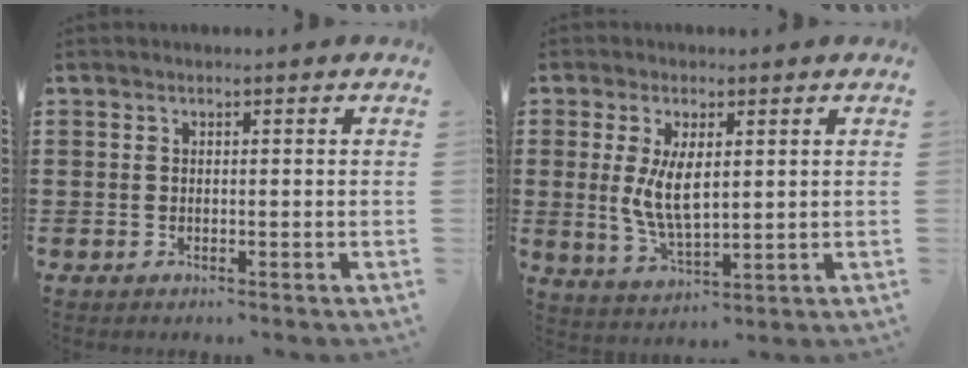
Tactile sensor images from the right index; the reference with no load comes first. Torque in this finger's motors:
{"motor_torque": [2.14, 0.00, 0.37, 0.11]}